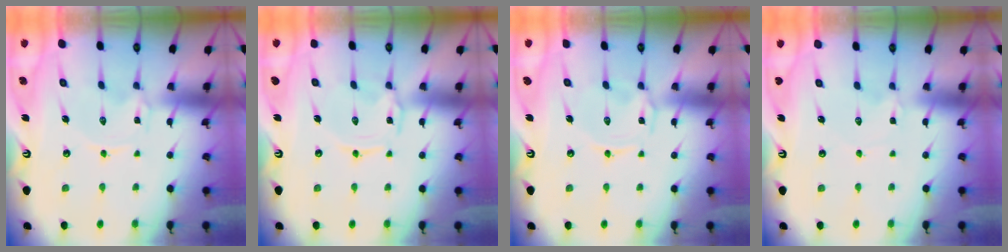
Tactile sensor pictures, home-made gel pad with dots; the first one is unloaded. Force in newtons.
{"total": 1.5, "press": 1.5, "slide": 0.4}
{"total": 1.6, "press": 1.5, "slide": 0.6}
{"total": 0.9, "press": 0.9, "slide": 0.1}